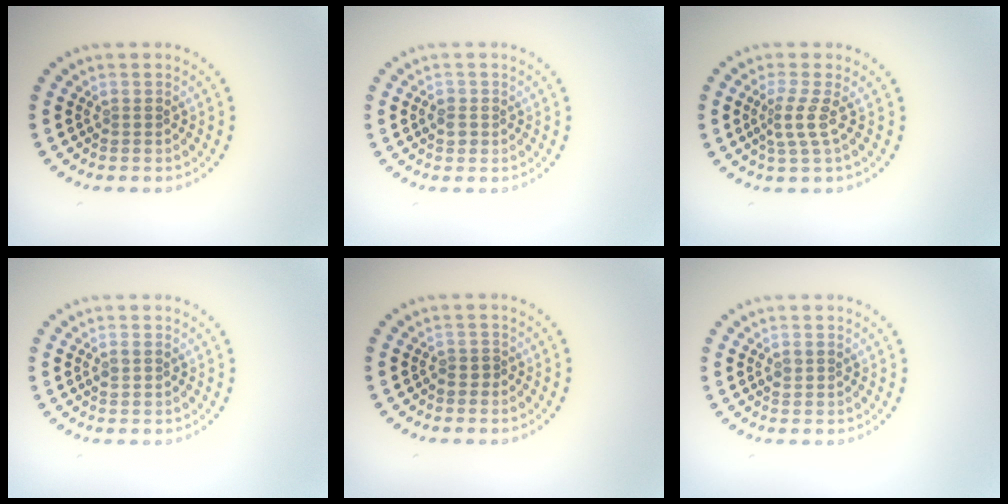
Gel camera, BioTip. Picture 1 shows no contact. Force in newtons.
{"total": 1.2, "press": 1.1, "slide": 0.3}
{"total": 2.3, "press": 1.5, "slide": 1.7}
{"total": 0.9, "press": 0.9, "slide": 0.2}
{"total": 0.8, "press": 0.4, "slide": 0.7}
{"total": 0.9, "press": 0.9, "slide": 0.2}